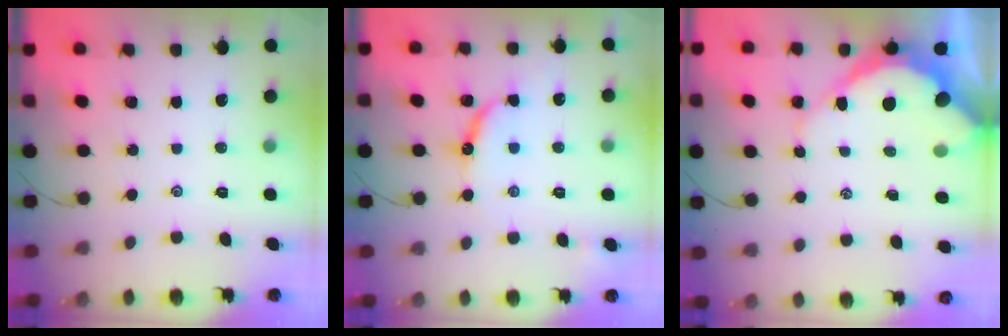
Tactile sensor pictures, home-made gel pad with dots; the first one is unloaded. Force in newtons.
{"total": 10.5, "press": 10.4, "slide": 0.8}
{"total": 10.9, "press": 10.9, "slide": 1.0}